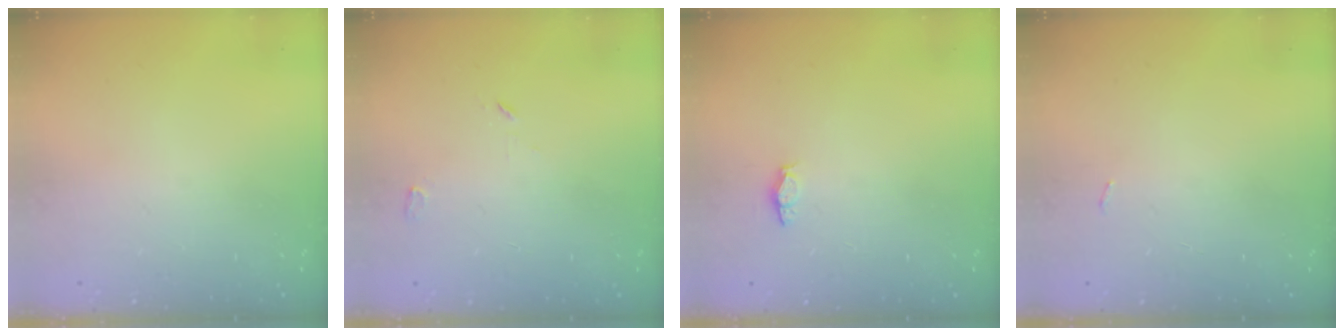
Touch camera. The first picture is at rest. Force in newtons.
{"total": 2.8, "press": 2.8, "slide": 0.2}
{"total": 3.7, "press": 3.3, "slide": 1.5}
{"total": 2.8, "press": 2.4, "slide": 1.4}